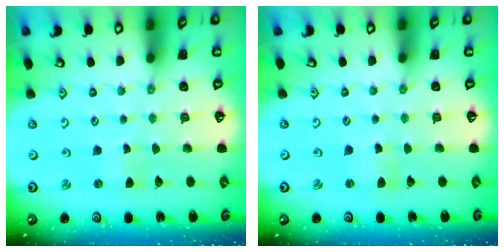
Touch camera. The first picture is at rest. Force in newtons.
{"total": 1.1, "press": 1.1, "slide": 0.2}